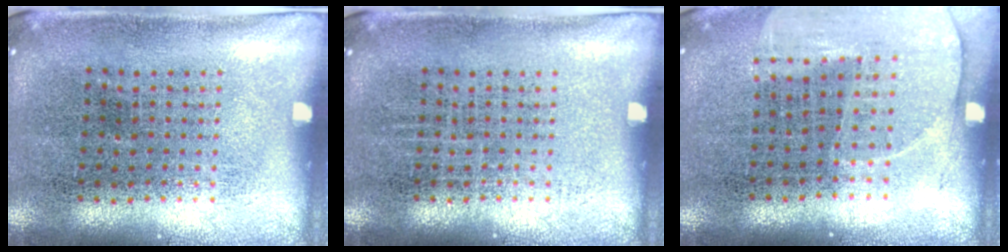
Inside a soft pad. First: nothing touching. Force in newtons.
{"total": 0.0}
{"total": 1.3, "press": 1.3, "slide": 0.4}